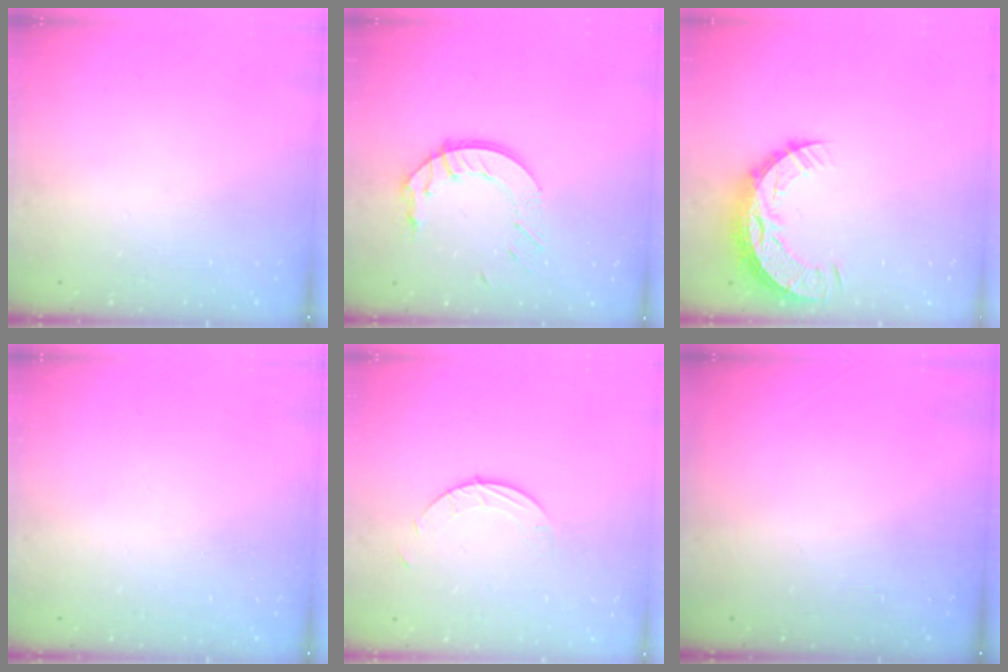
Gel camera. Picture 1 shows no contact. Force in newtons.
{"total": 10.6, "press": 10.5, "slide": 1.0}
{"total": 10.3, "press": 10.2, "slide": 0.8}
{"total": 0.0}
{"total": 1.9, "press": 1.9, "slide": 0.1}
{"total": 0.0}